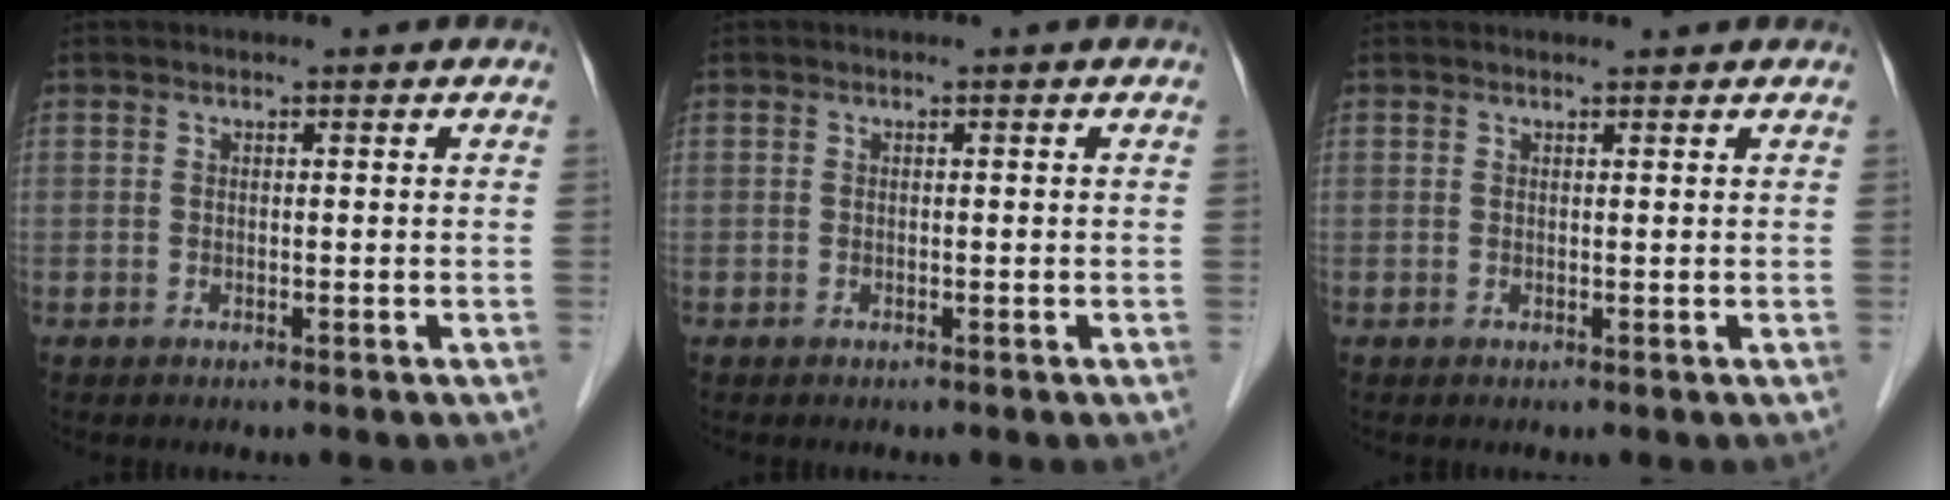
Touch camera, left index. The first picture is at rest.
{"total": 0.0}
{"total": 1.4, "force": [1.4, 0.2, 0.2], "torque": [-0.011, 0.005, 0.018]}